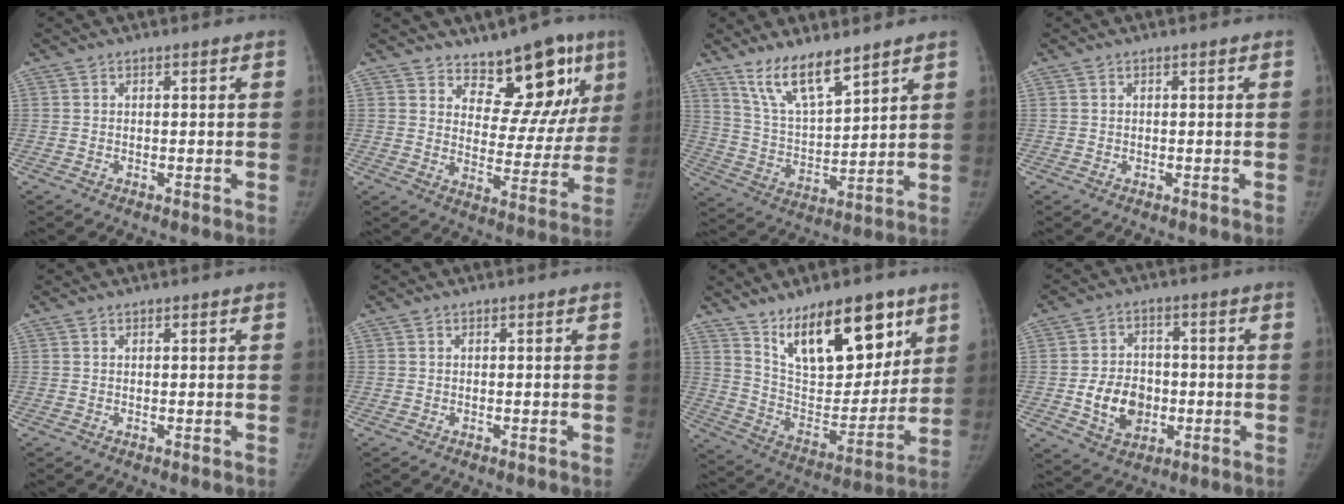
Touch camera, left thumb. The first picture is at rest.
{"total": 14.3, "force": [9.6, 6.9, 8.0], "torque": [-0.037, -0.064, 0.139]}
{"total": 11.8, "force": [8.7, 3.5, 7.2], "torque": [-0.109, -0.056, 0.177]}
{"total": 0.0}
{"total": 0.0}
{"total": 0.0}
{"total": 21.4, "force": [12.6, 9.8, 14.2], "torque": [-0.169, -0.064, 0.225]}
{"total": 9.9, "force": [-1.9, 7.7, 5.9], "torque": [-0.066, 0.011, -0.026]}